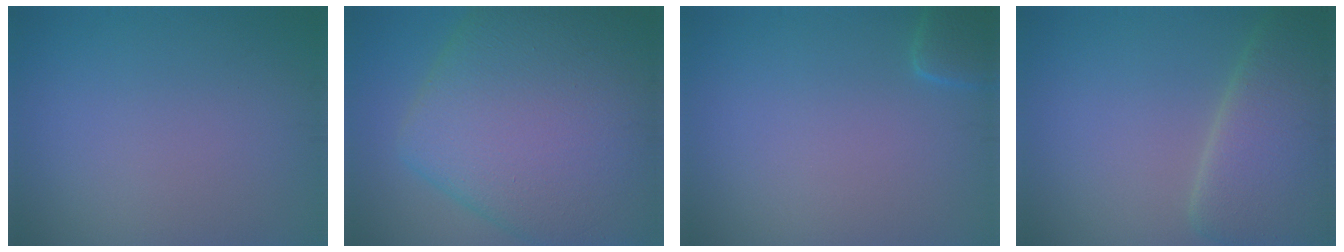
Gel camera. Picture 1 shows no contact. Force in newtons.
{"total": 16.8, "press": 16.8, "slide": 0.5}
{"total": 1.7, "press": 1.7, "slide": 0.2}
{"total": 7.5, "press": 7.5, "slide": 0.4}